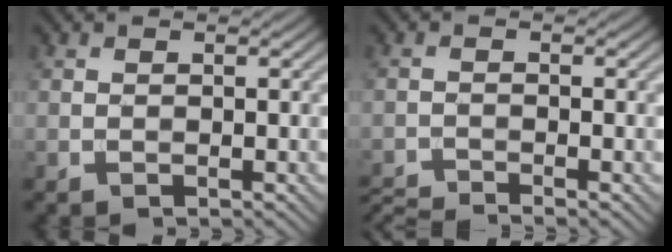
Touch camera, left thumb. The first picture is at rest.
{"total": 3.3, "force": [-3.0, 0.2, 1.4], "torque": [-0.028, -0.006, -0.065]}